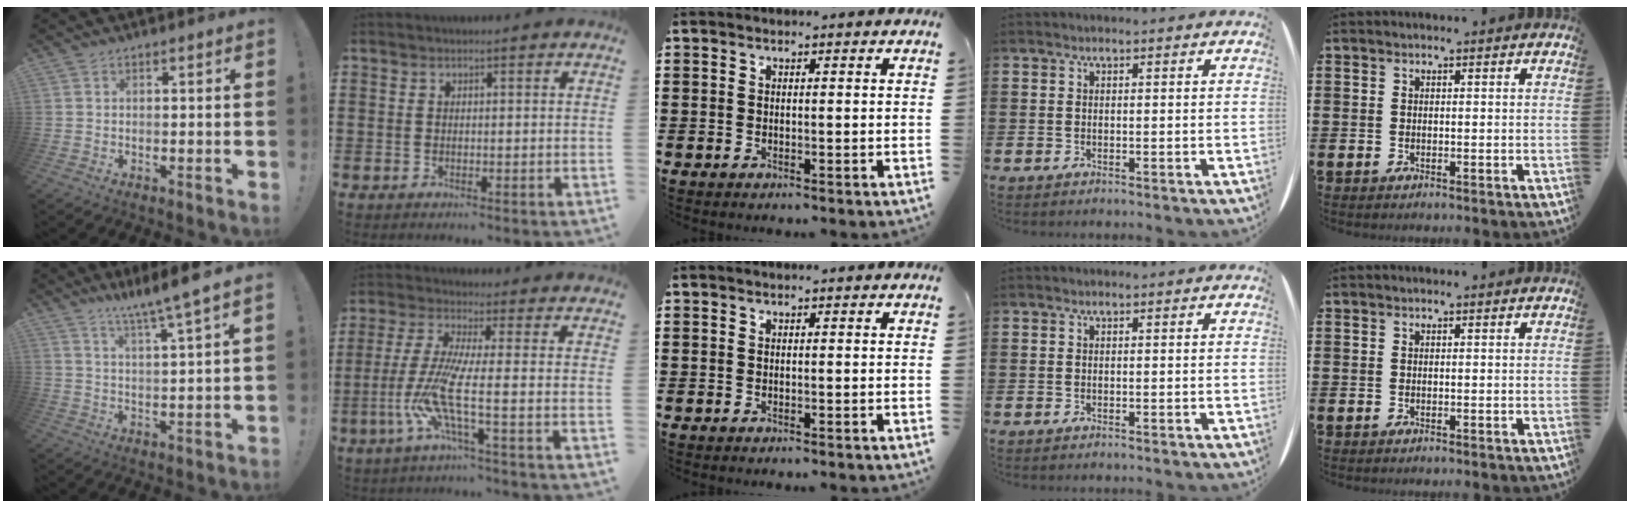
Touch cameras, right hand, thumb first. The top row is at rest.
{"thumb": {"total": 8.4, "force": [6.6, -1.3, 4.9], "torque": [-0.083, -0.049, 0.104]}, "index": {"total": 9.0, "force": [-2.7, 0.4, 8.5], "torque": [-0.202, -0.027, -0.062]}}